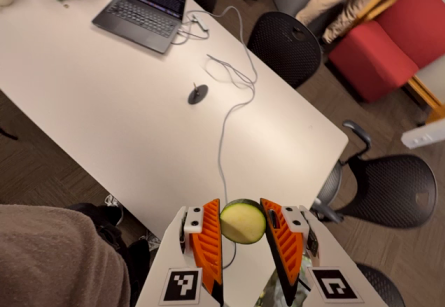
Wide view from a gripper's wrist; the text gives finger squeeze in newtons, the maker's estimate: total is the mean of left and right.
{"total": 9.5, "left": 9.6, "right": 9.4}